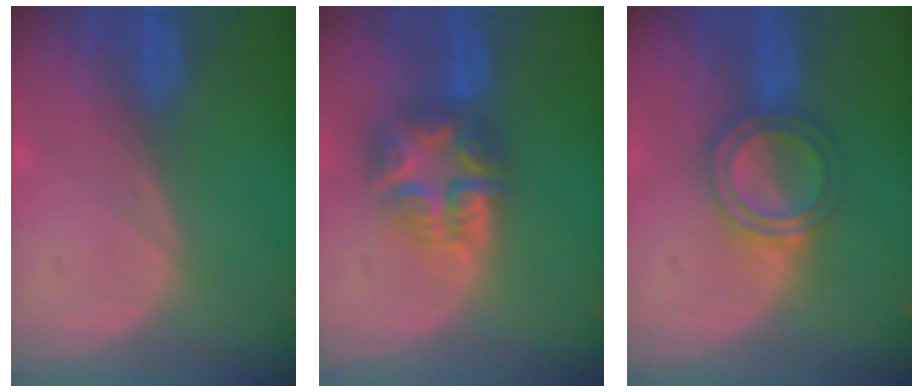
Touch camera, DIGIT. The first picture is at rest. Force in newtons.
{"total": 7.7, "press": 6.7, "slide": 3.7}
{"total": 5.6, "press": 5.3, "slide": 1.7}